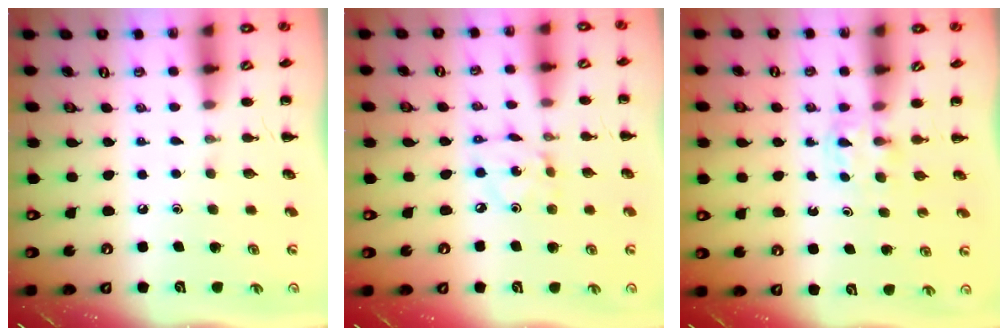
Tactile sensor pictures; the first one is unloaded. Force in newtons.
{"total": 2.6, "press": 2.6, "slide": 0.5}
{"total": 2.7, "press": 2.5, "slide": 1.0}